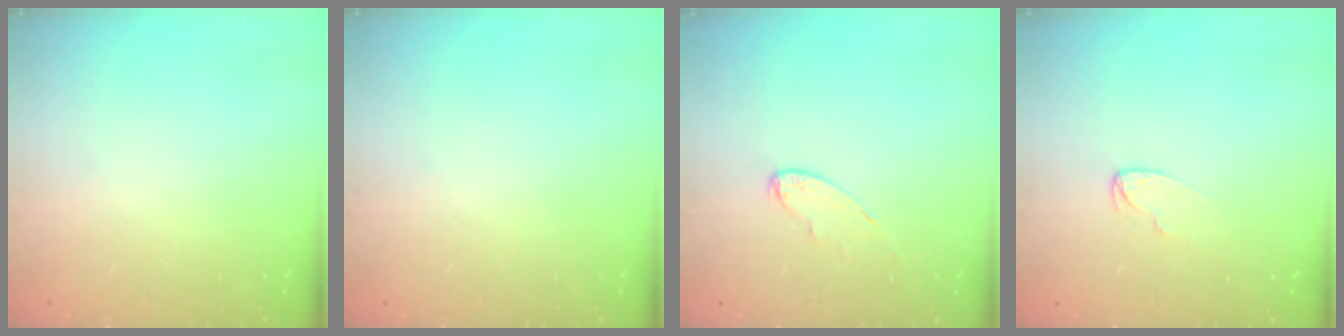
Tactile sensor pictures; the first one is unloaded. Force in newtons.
{"total": 0.0}
{"total": 4.1, "press": 4.0, "slide": 0.5}
{"total": 3.9, "press": 3.9, "slide": 0.4}